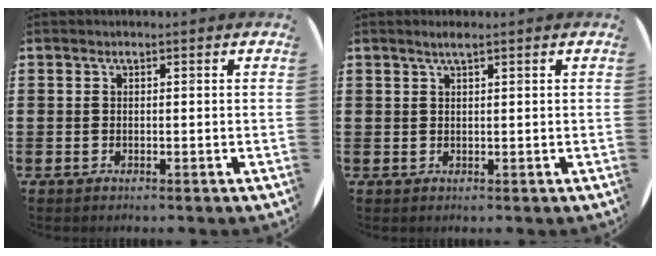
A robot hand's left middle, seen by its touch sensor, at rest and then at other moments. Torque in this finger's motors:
{"motor_torque": [0.29, -0.16, 0.01, 0.05]}